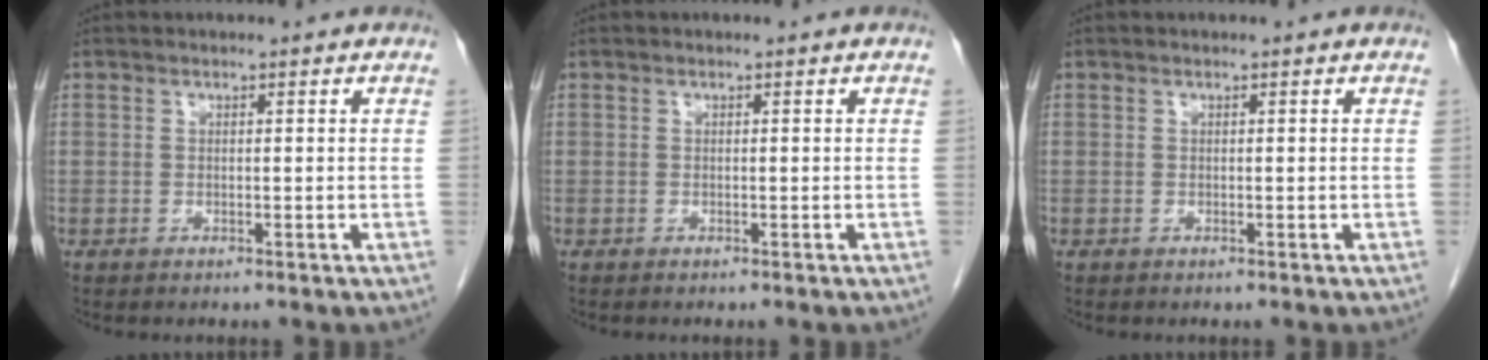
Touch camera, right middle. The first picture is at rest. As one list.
[{"total": 0.0}, {"total": 0.0}]